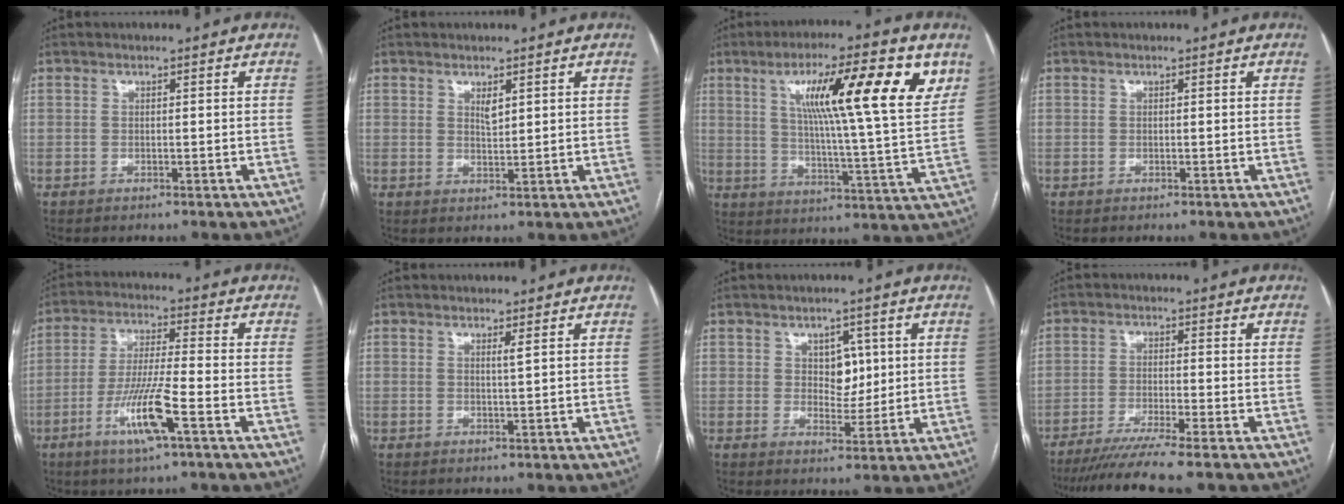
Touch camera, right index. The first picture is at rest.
{"total": 1.7, "force": [1.0, 0.6, 1.3], "torque": [-0.024, -0.004, 0.021]}
{"total": 18.5, "force": [7.9, 1.0, 16.7], "torque": [-0.247, 0.005, 0.112]}
{"total": 0.0}
{"total": 10.0, "force": [-4.4, 0.2, 9.0], "torque": [-0.176, -0.010, -0.085]}
{"total": 0.9, "force": [0.5, -0.3, 0.7], "torque": [-0.021, -0.007, 0.011]}
{"total": 4.4, "force": [1.2, 3.0, 3.0], "torque": [-0.037, 0.004, 0.025]}
{"total": 9.0, "force": [-7.4, -1.5, 5.0], "torque": [-0.069, -0.030, -0.120]}